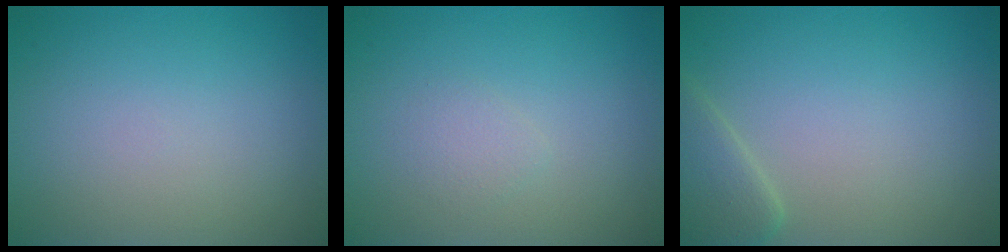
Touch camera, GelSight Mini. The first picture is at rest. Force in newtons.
{"total": 0.9, "press": 0.9, "slide": 0.1}
{"total": 2.6, "press": 2.6, "slide": 0.2}